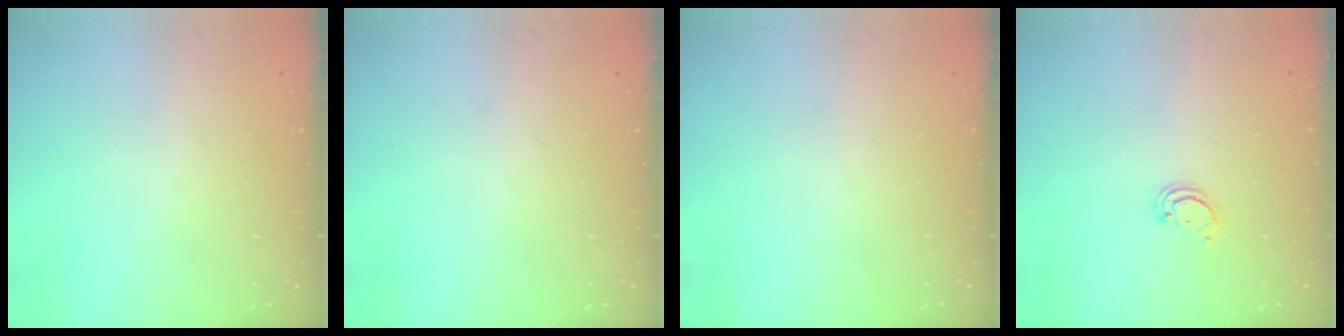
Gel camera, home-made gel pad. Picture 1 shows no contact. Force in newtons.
{"total": 0.0}
{"total": 0.0}
{"total": 2.2, "press": 2.2, "slide": 0.2}